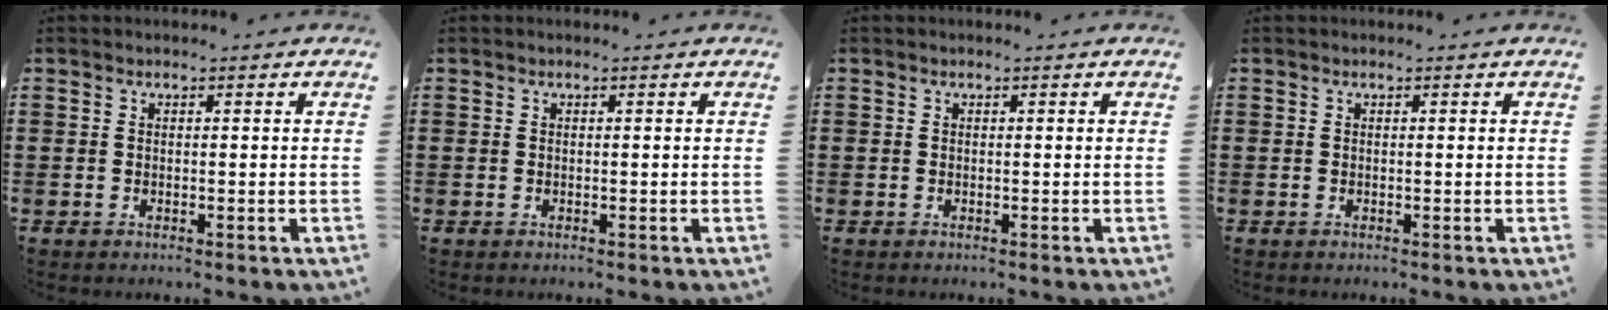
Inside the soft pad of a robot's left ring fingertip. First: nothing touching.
{"total": 0.0}
{"total": 0.0}
{"total": 0.0}